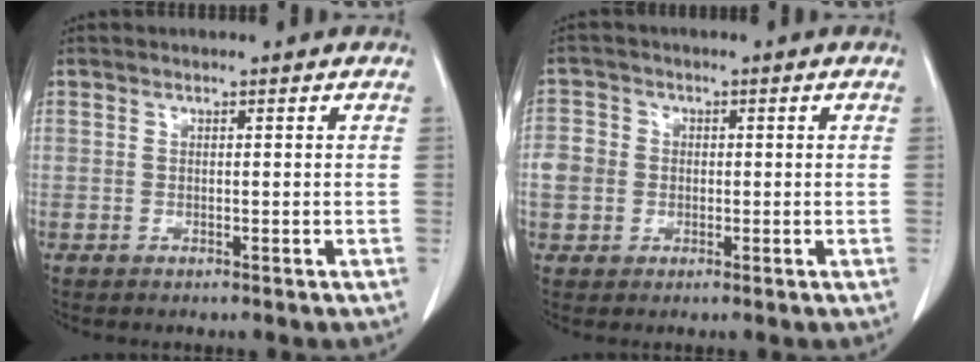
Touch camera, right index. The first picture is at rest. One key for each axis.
{"total": 4.7, "fx": -0.4, "fy": 4.4, "fz": 1.7, "tx": -0.039, "ty": 0.015, "tz": -0.008}